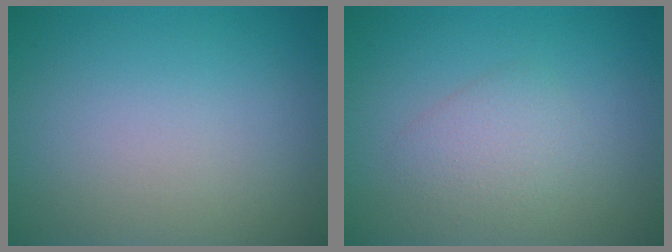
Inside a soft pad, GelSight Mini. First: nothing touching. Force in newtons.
{"total": 2.0, "press": 2.0, "slide": 0.1}